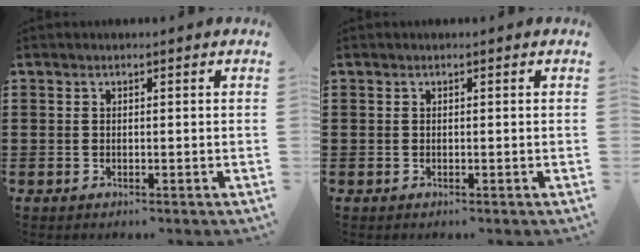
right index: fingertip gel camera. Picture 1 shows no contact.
{"total": 0.0}